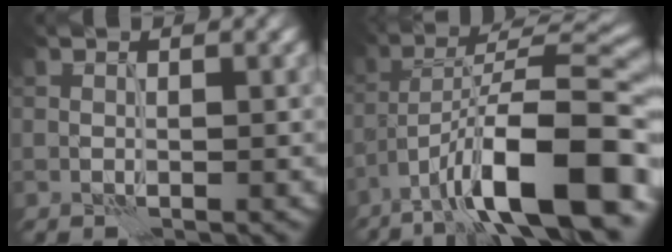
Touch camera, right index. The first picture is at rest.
{"total": 13.6, "force": [-7.4, 3.6, 10.8], "torque": [-0.165, 0.014, -0.120]}